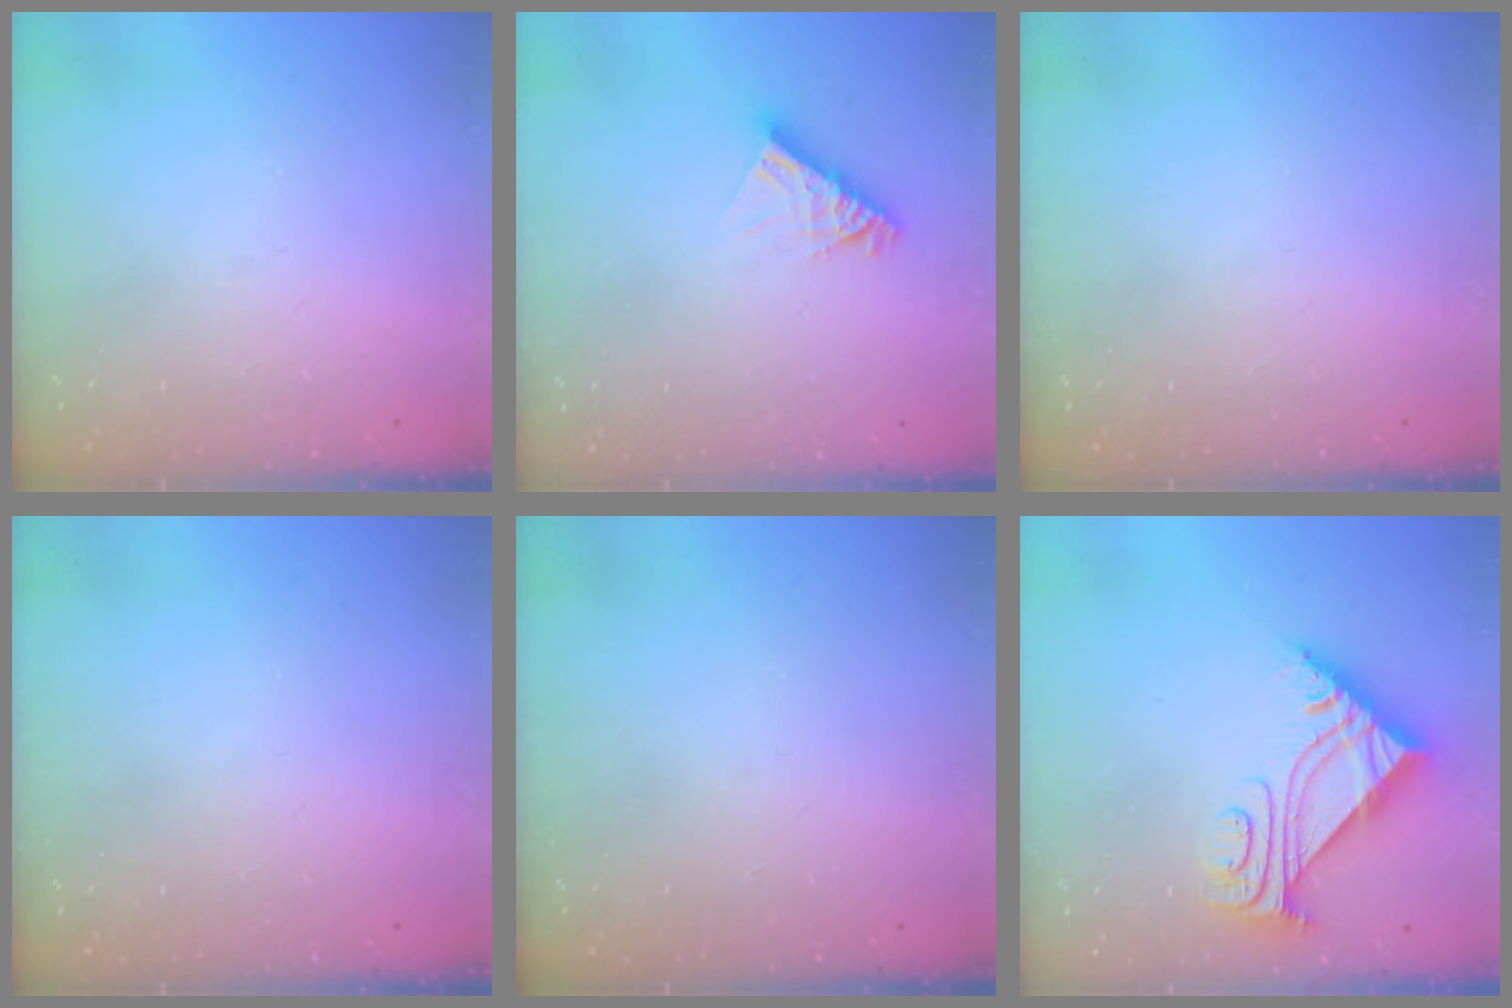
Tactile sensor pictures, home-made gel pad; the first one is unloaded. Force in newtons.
{"total": 8.4, "press": 8.4, "slide": 0.7}
{"total": 0.0}
{"total": 0.0}
{"total": 0.0}
{"total": 8.3, "press": 8.3, "slide": 0.7}